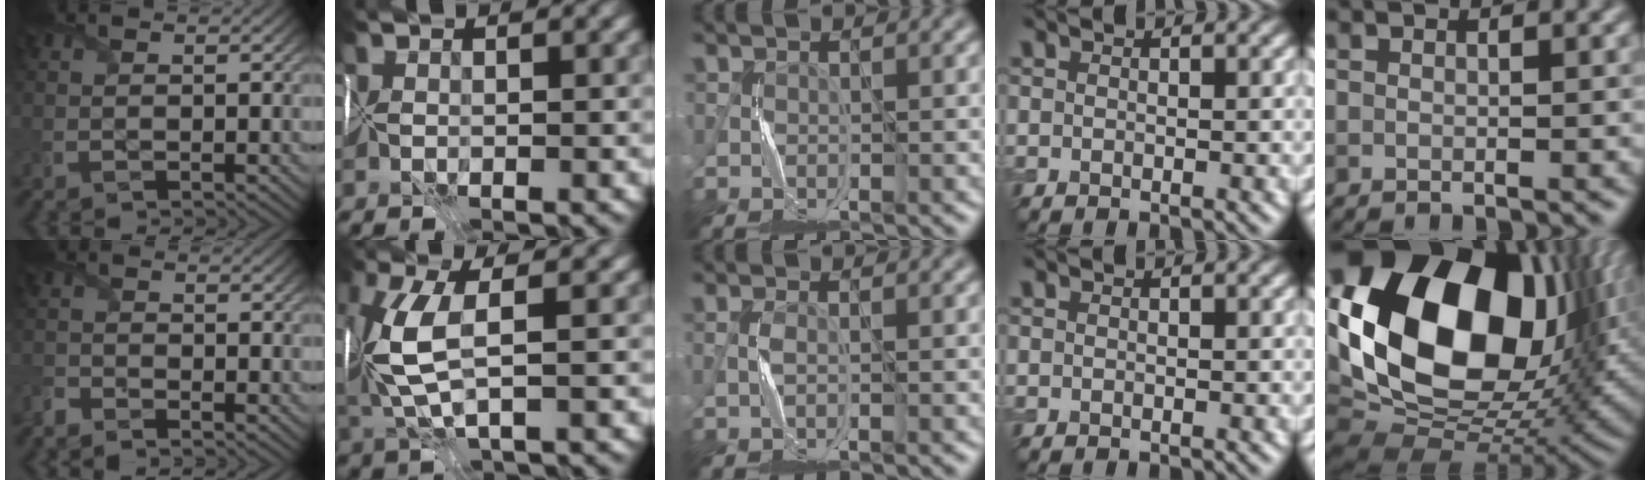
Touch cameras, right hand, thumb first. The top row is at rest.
{"thumb": {"total": 2.3, "force": [-2.2, 0.5, 0.4], "torque": [-0.013, -0.009, -0.056]}, "index": {"total": 6.1, "force": [0.9, 2.2, 5.6], "torque": [-0.149, 0.009, 0.021]}, "middle": {"total": 0.5, "force": [-0.5, -0.1, 0.3], "torque": [-0.007, 0.005, -0.010]}, "little": {"total": 19.2, "force": [4.8, 12.6, 13.7], "torque": [-0.277, 0.006, 0.092]}}